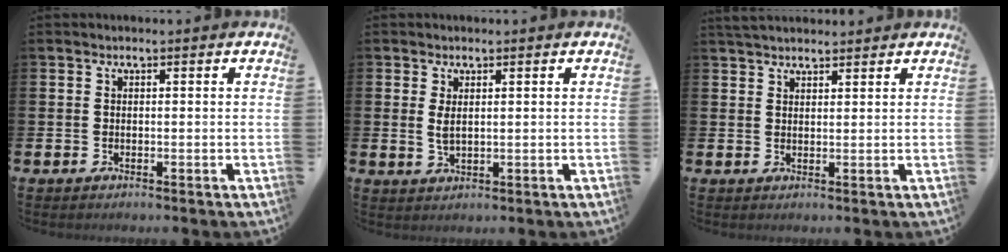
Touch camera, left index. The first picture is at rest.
{"total": 1.8, "force": [0.9, 0.7, 1.4], "torque": [-0.021, -0.001, 0.014]}
{"total": 2.8, "force": [2.7, 0.6, 0.4], "torque": [-0.002, -0.011, 0.048]}